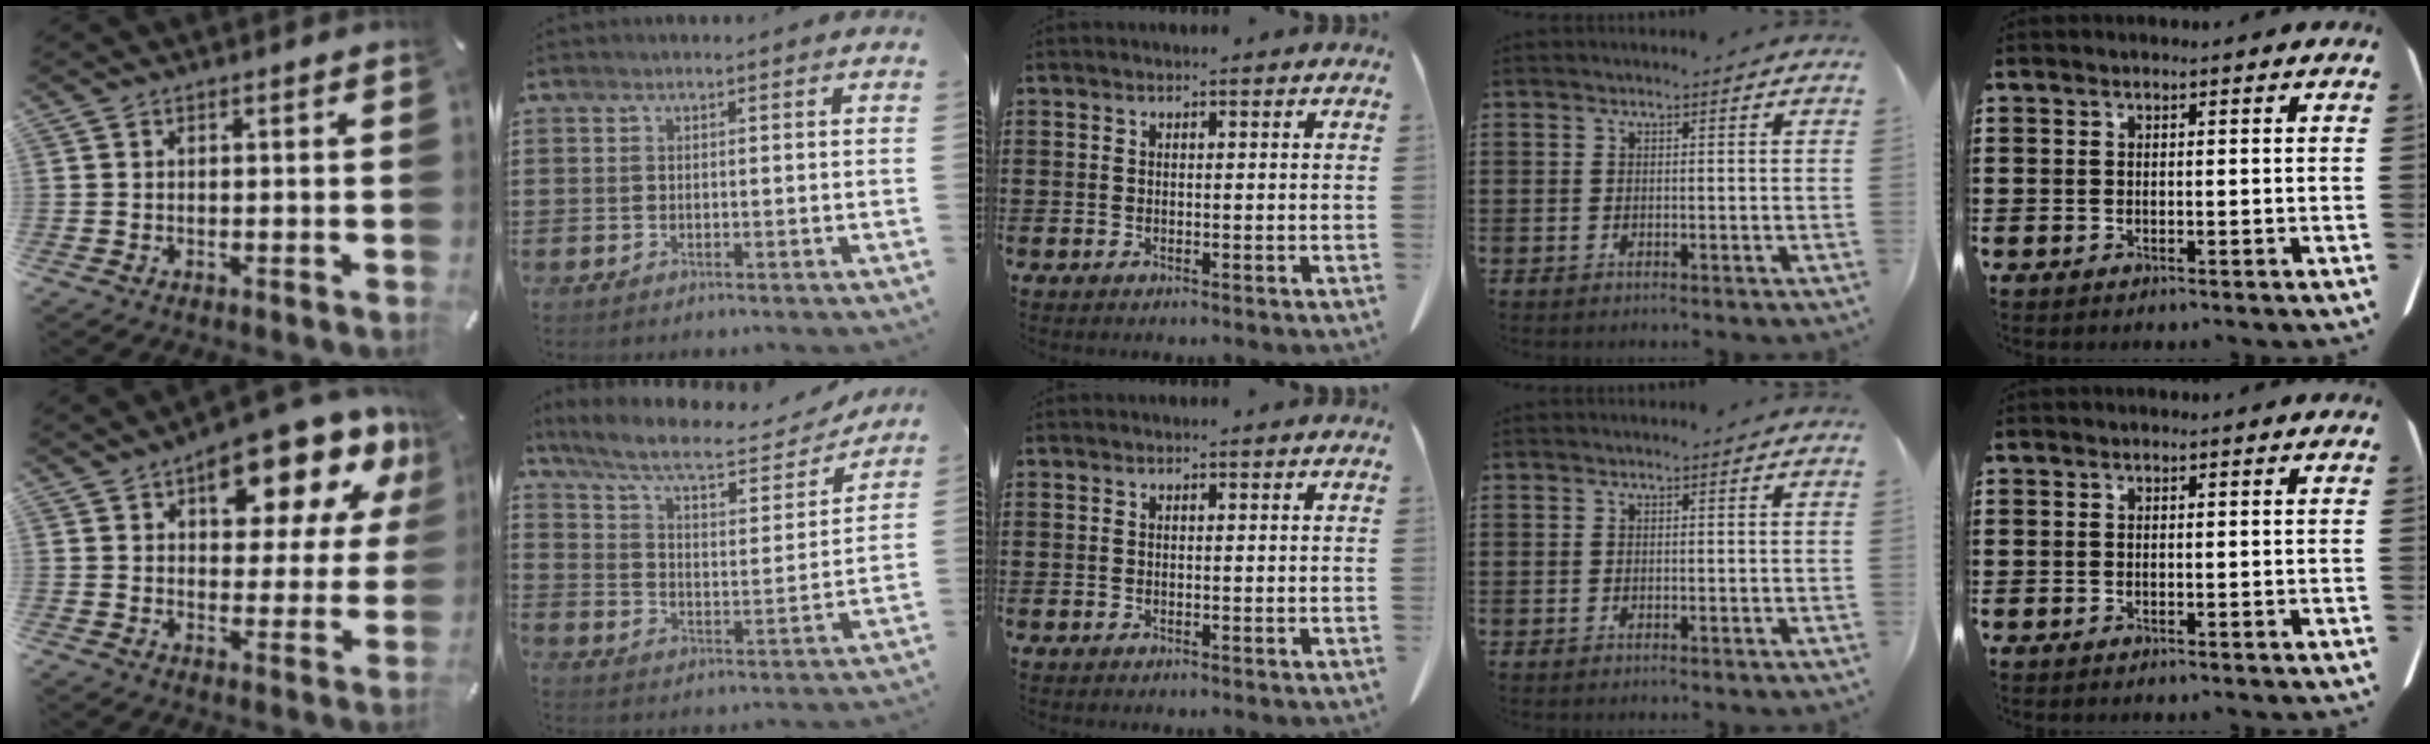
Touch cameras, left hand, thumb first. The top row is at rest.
{"thumb": {"total": 18.9, "force": [11.7, 8.5, 12.0], "torque": [-0.157, -0.078, 0.193]}, "index": {"total": 8.3, "force": [6.8, 1.7, 4.4], "torque": [-0.114, -0.037, 0.115]}}